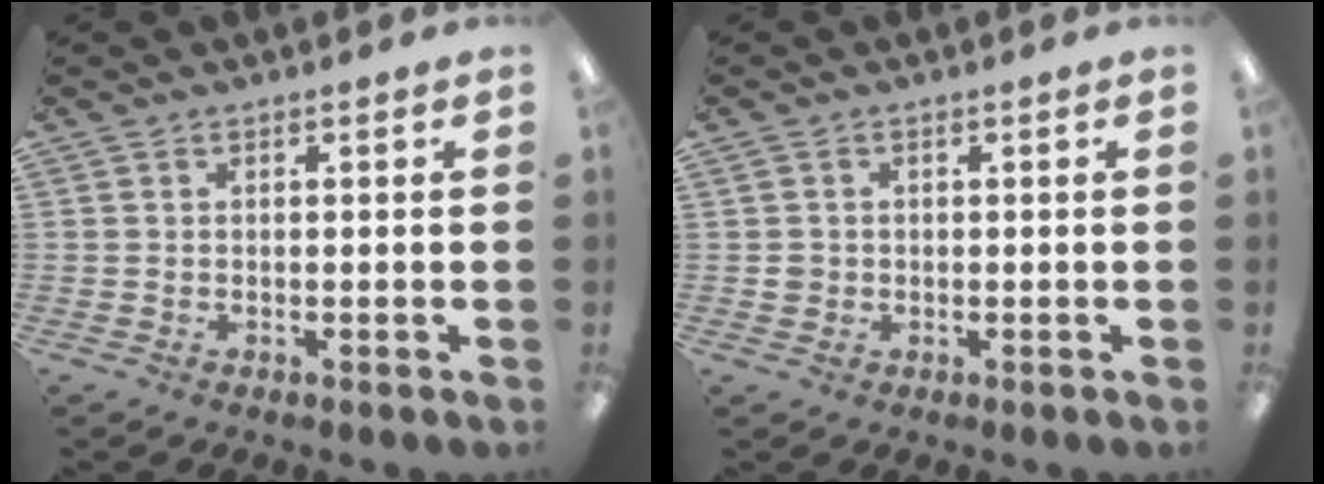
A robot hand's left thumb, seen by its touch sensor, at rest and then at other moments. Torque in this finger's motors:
{"motor_torque": [-0.07, 0.11, 0.34, -0.23, -0.02]}